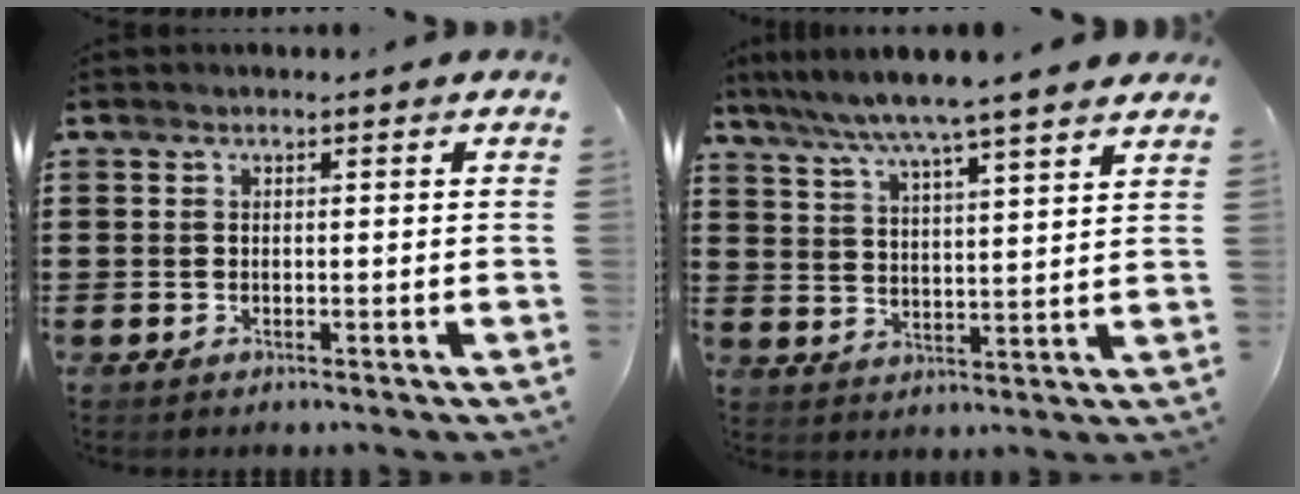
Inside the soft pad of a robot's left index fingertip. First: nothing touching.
{"total": 6.1, "force": [5.2, -1.0, 3.0], "torque": [-0.079, -0.031, 0.086]}